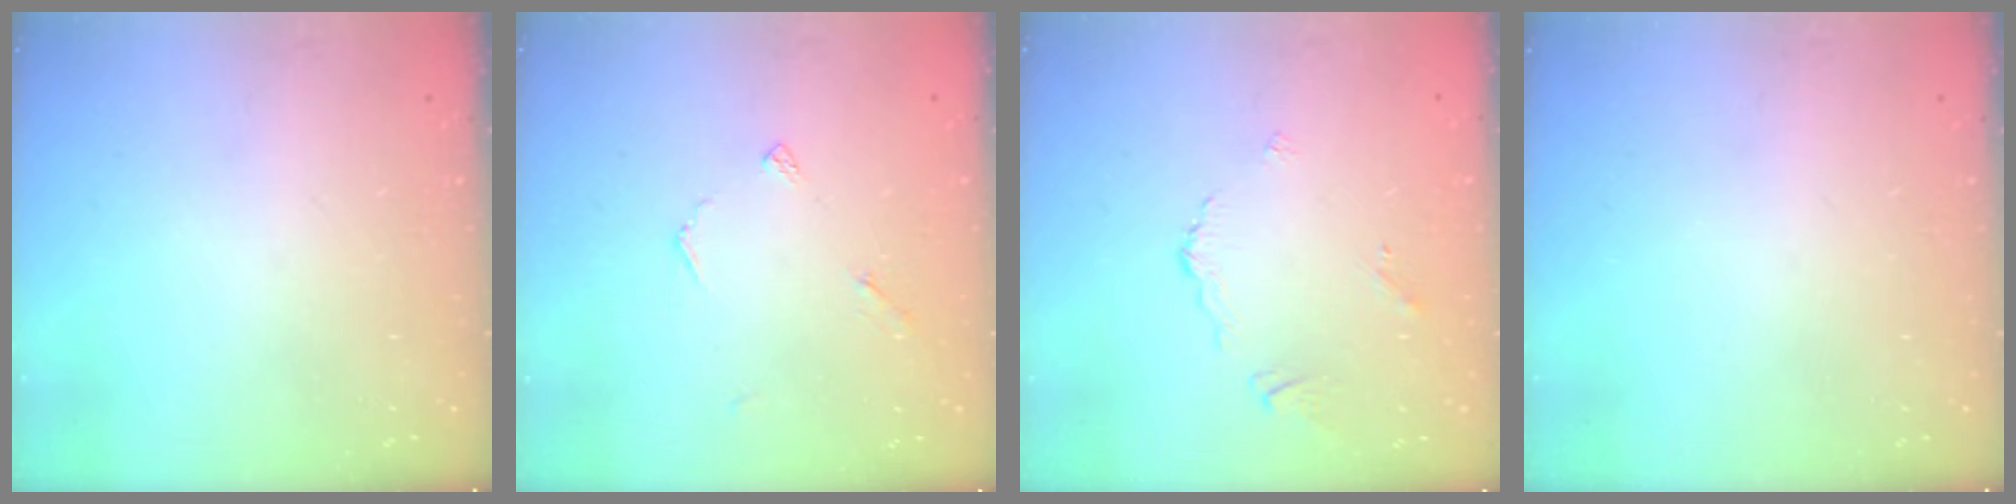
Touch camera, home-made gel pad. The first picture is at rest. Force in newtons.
{"total": 4.2, "press": 4.2, "slide": 0.4}
{"total": 3.5, "press": 3.4, "slide": 0.6}
{"total": 0.0}